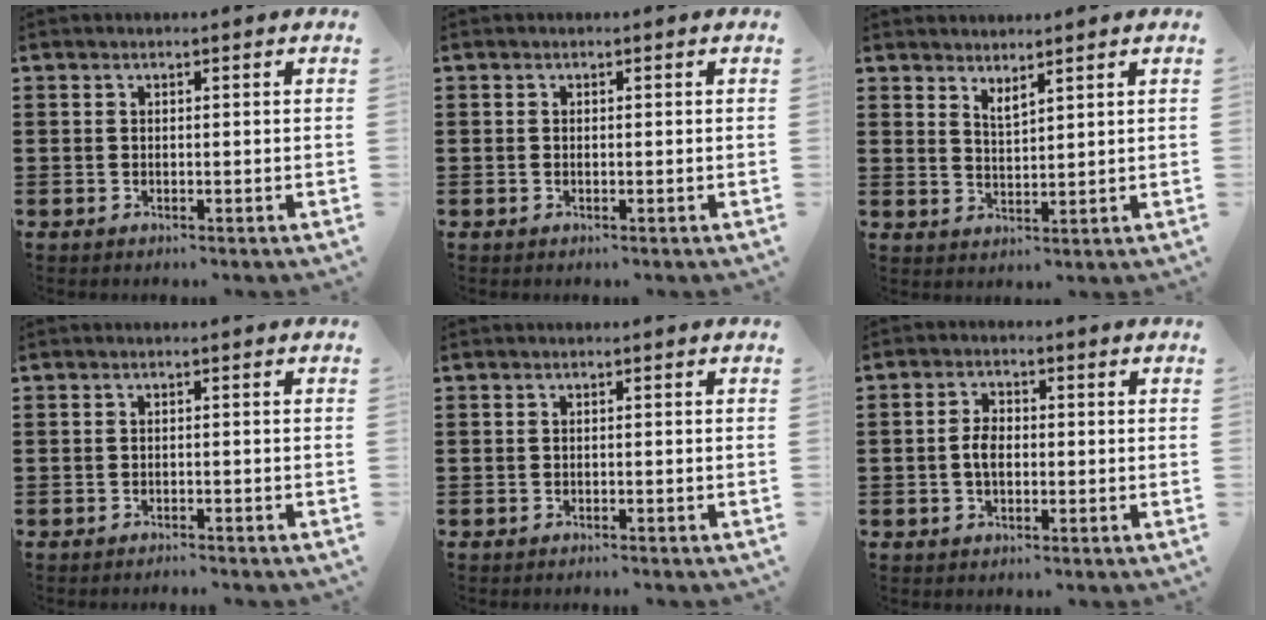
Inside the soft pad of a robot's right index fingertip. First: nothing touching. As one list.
[{"total": 0.0}, {"total": 2.0, "force": [2.0, 0.0, 0.3], "torque": [-0.009, 0.001, 0.038]}, {"total": 1.0, "force": [-1.0, 0.0, 0.0], "torque": [-0.004, 0.000, -0.020]}, {"total": 0.6, "force": [-0.6, 0.0, 0.1], "torque": [-0.004, -0.003, -0.012]}, {"total": 3.3, "force": [-0.4, 1.9, 2.7], "torque": [-0.059, 0.002, -0.011]}]